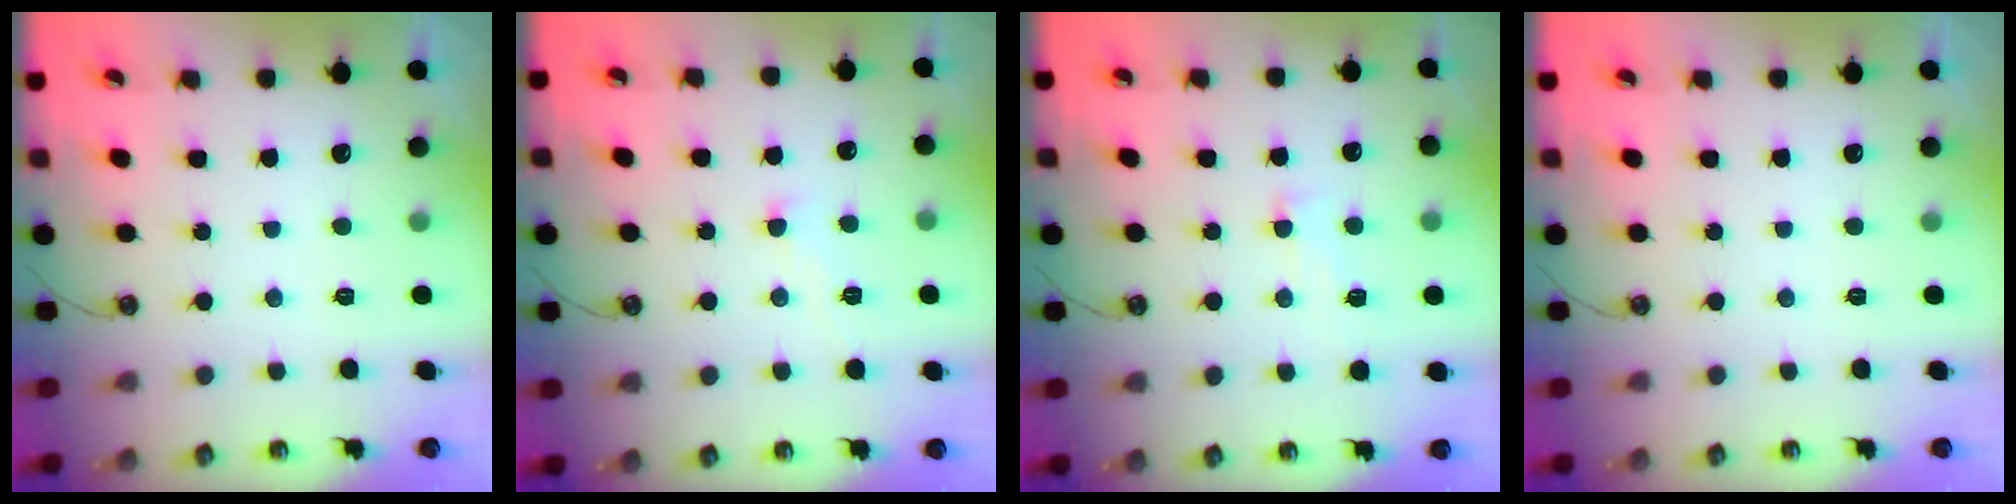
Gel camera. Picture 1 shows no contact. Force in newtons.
{"total": 1.2, "press": 1.1, "slide": 0.5}
{"total": 3.8, "press": 3.6, "slide": 1.1}
{"total": 0.0}